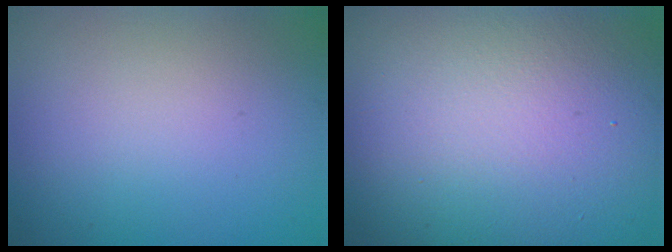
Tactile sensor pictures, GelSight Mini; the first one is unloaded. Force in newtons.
{"total": 18.1, "press": 18.1, "slide": 1.1}